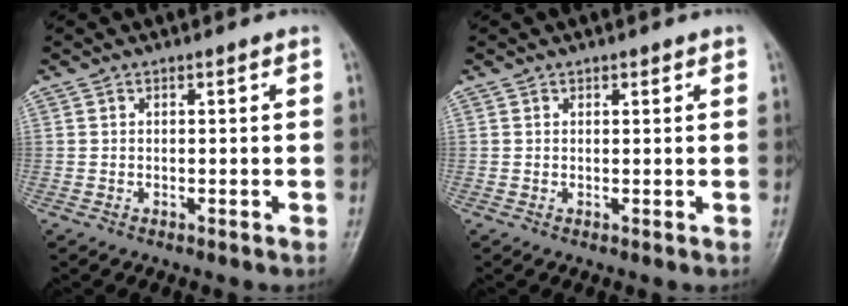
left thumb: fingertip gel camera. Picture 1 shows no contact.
{"total": 0.9, "force": [0.6, 0.5, 0.5], "torque": [0.001, -0.003, 0.005]}